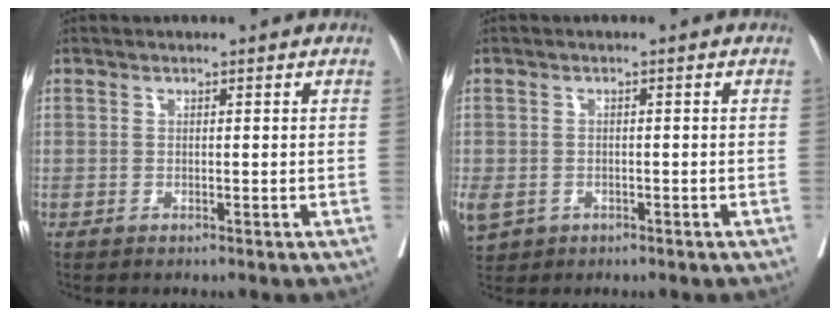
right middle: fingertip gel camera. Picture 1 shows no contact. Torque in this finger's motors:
{"motor_torque": [1.28, -0.86, 0.94, 0.21]}